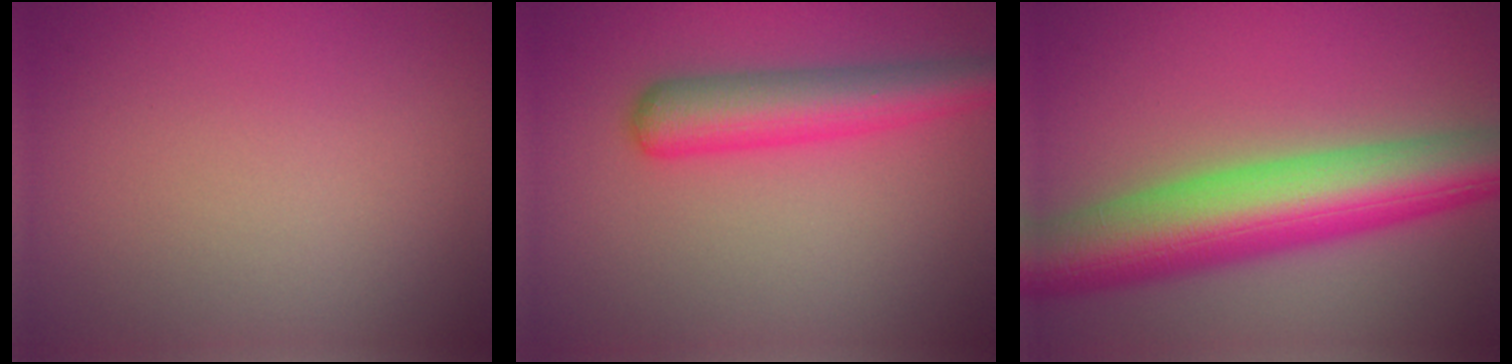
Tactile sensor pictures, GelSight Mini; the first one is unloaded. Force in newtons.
{"total": 4.9, "press": 4.9, "slide": 0.1}
{"total": 10.8, "press": 10.8, "slide": 0.3}